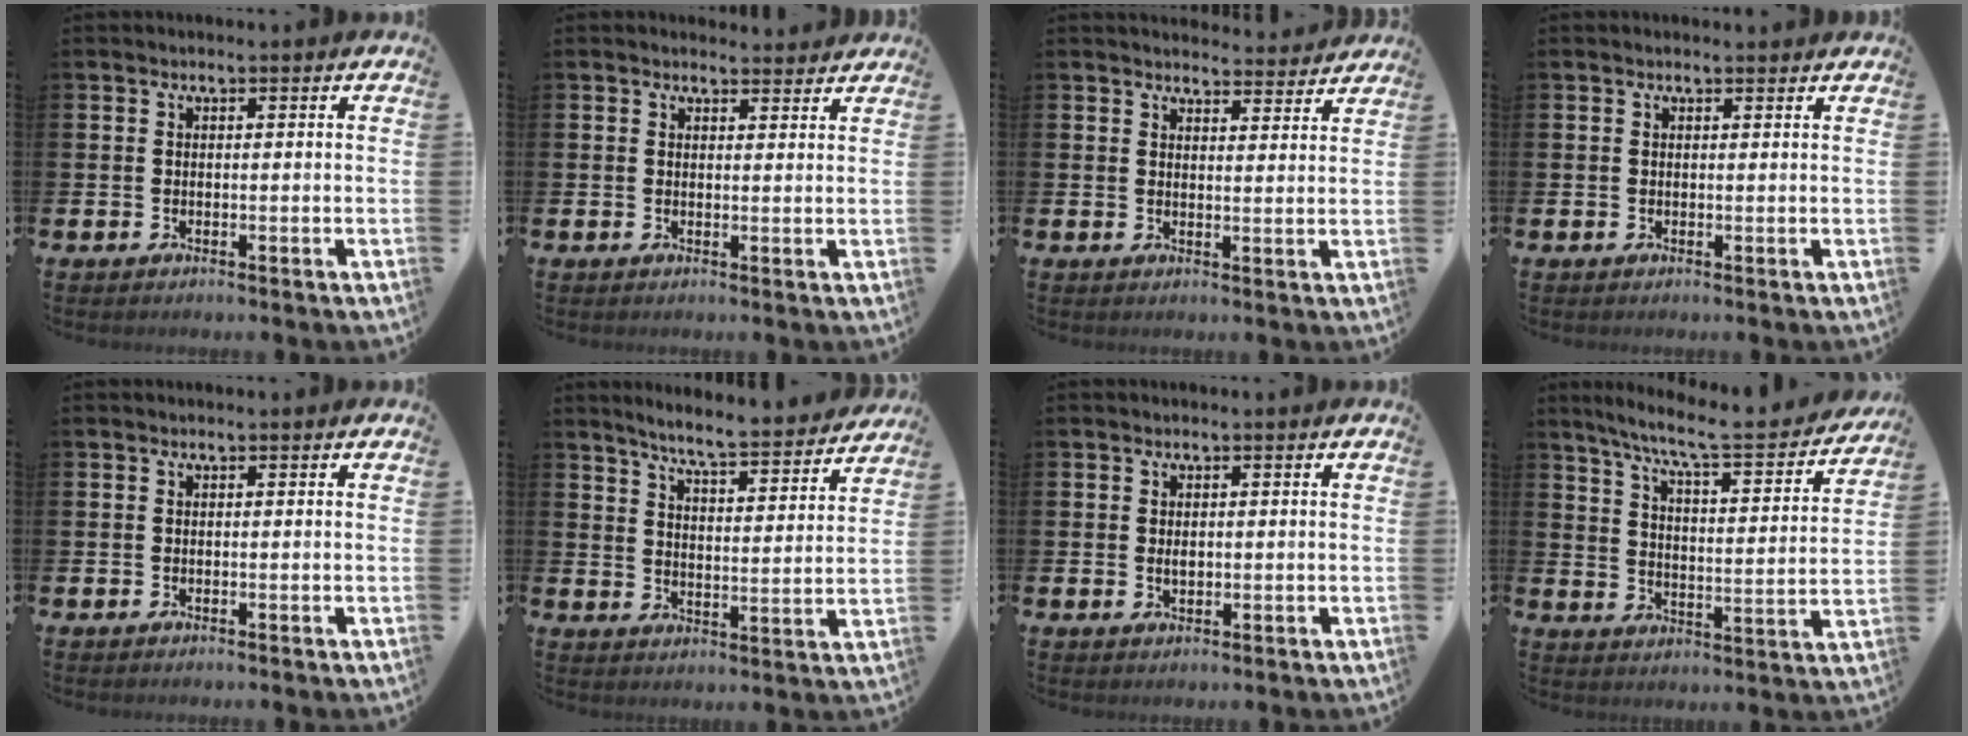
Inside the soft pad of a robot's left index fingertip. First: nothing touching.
{"total": 1.9, "force": [1.8, 0.4, 0.0], "torque": [0.009, -0.010, 0.032]}
{"total": 3.7, "force": [3.7, 0.6, 0.0], "torque": [0.005, -0.025, 0.065]}
{"total": 0.6, "force": [0.6, 0.1, 0.2], "torque": [0.007, -0.003, 0.008]}
{"total": 0.0}
{"total": 6.8, "force": [6.5, -0.2, 2.1], "torque": [-0.059, -0.051, 0.108]}
{"total": 1.0, "force": [0.1, 0.7, 0.8], "torque": [-0.003, 0.000, -0.002]}
{"total": 7.8, "force": [6.8, 0.7, 3.9], "torque": [-0.095, -0.049, 0.108]}